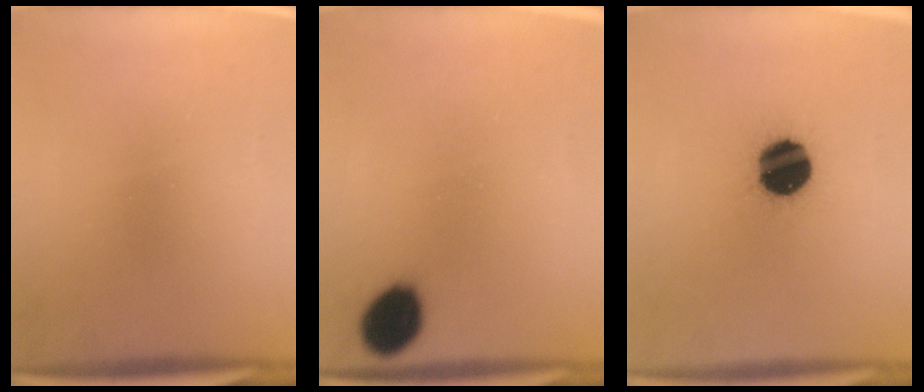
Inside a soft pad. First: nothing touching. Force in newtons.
{"total": 8.4}
{"total": 14.9}